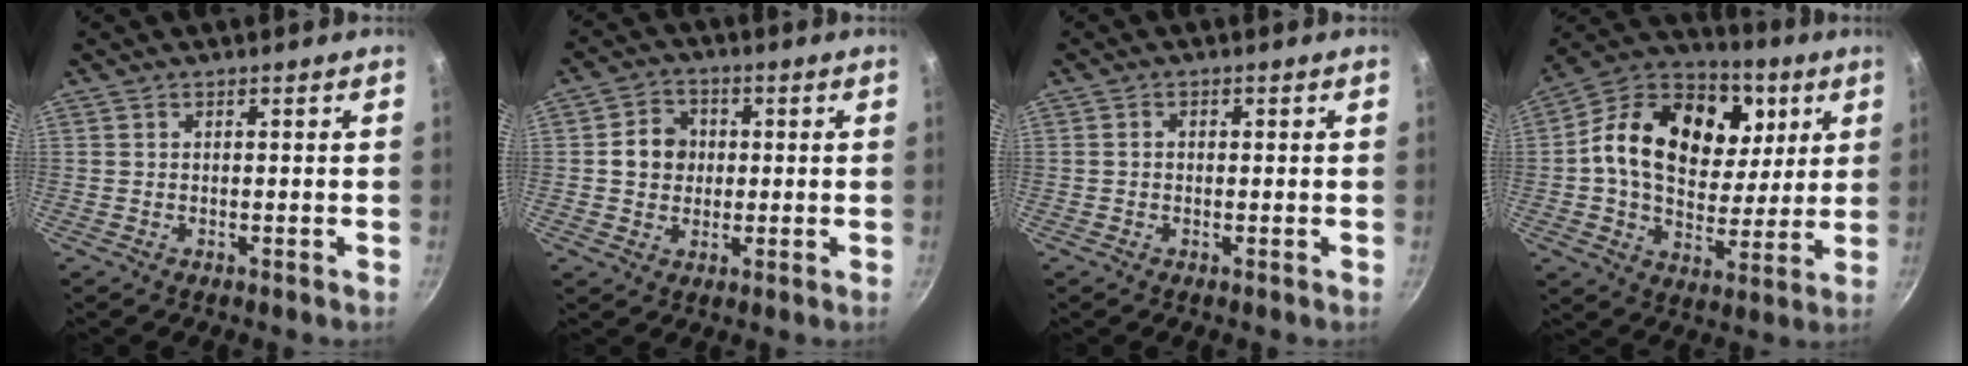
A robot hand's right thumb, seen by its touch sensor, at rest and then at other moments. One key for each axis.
{"total": 6.5, "fx": 0.6, "fy": 5.8, "fz": 2.9, "tx": -0.016, "ty": 0.005, "tz": 0.000}
{"total": 1.0, "fx": 0.0, "fy": 0.9, "fz": 0.6, "tx": -0.010, "ty": 0.006, "tz": -0.002}
{"total": 24.0, "fx": 6.6, "fy": 16.9, "fz": 15.7, "tx": -0.246, "ty": -0.008, "tz": 0.094}